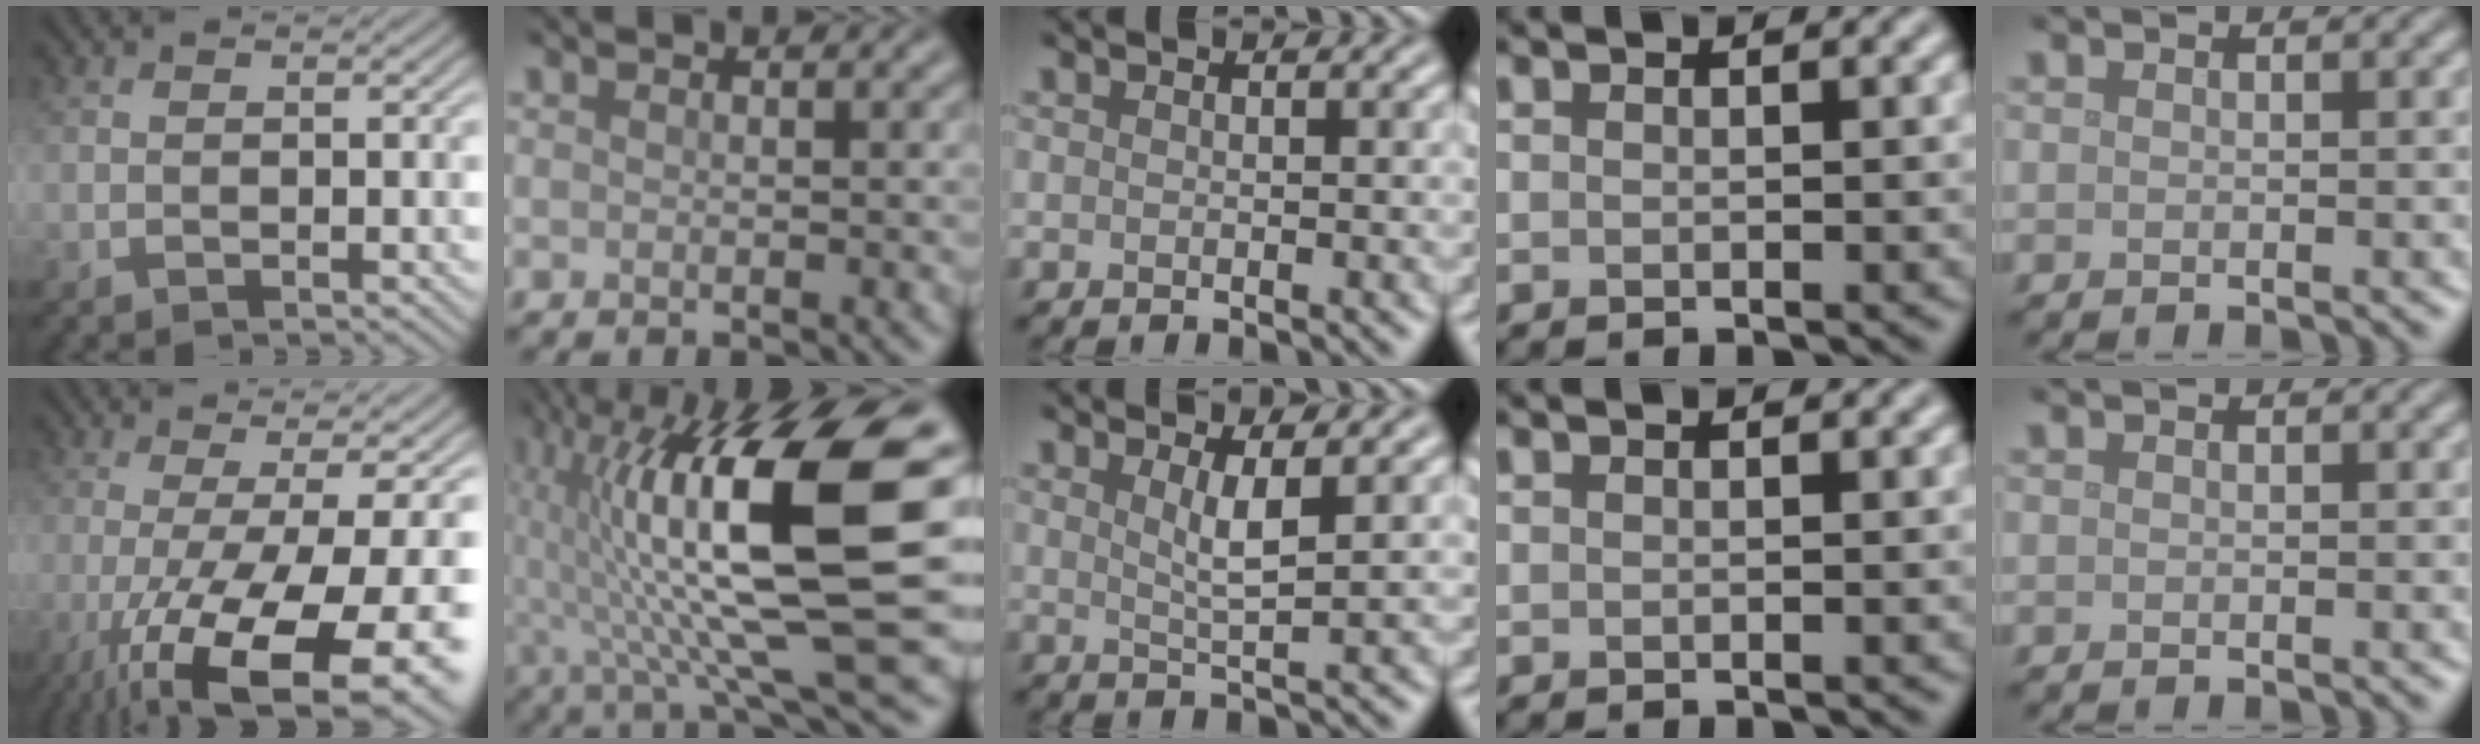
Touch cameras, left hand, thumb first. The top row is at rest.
{"thumb": {"total": 16.6, "force": [-5.4, 4.4, 15.1], "torque": [-0.224, -0.025, -0.078]}, "index": {"total": 15.4, "force": [1.5, 3.8, 14.9], "torque": [-0.261, 0.010, 0.030]}, "middle": {"total": 2.6, "force": [0.9, 0.5, 2.4], "torque": [-0.037, -0.004, 0.016]}}